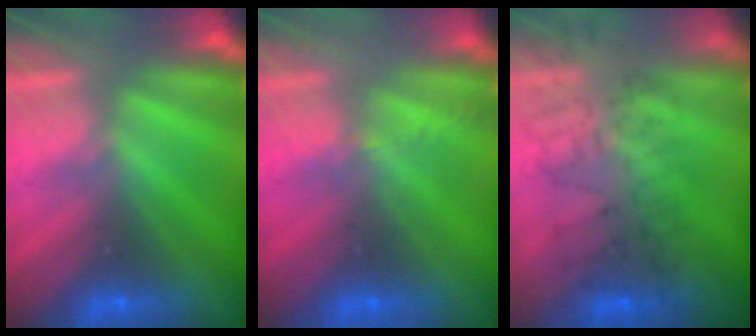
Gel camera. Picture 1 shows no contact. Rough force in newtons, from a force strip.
{"total": 2.1}
{"total": 4.9}